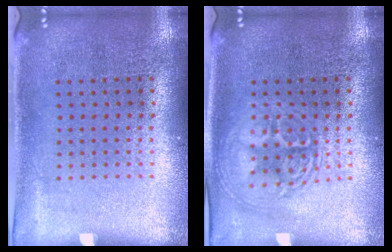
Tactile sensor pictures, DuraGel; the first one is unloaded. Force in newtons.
{"total": 3.1, "press": 3.0, "slide": 0.5}